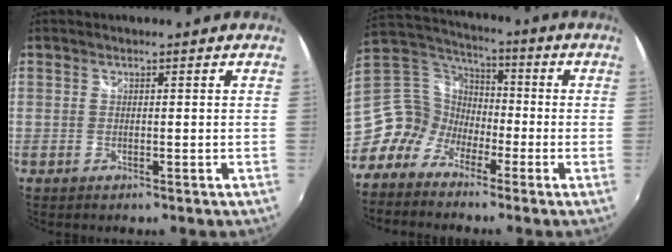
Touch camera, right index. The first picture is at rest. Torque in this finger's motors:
{"motor_torque": [0.02, 0.00, -0.43, -0.21]}